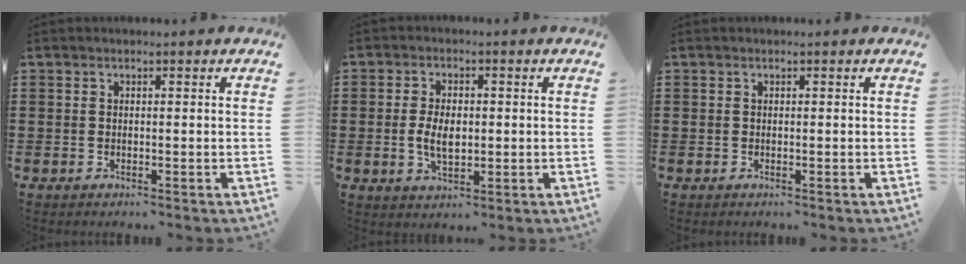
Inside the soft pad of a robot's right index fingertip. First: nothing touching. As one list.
[{"total": 4.7, "force": [-0.2, 2.5, 3.9], "torque": [-0.082, 0.005, -0.006]}, {"total": 0.0}]